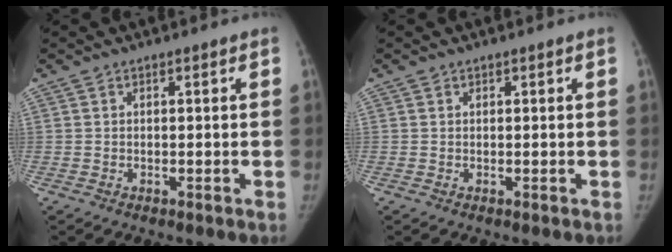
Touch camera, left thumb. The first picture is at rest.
{"total": 0.0}